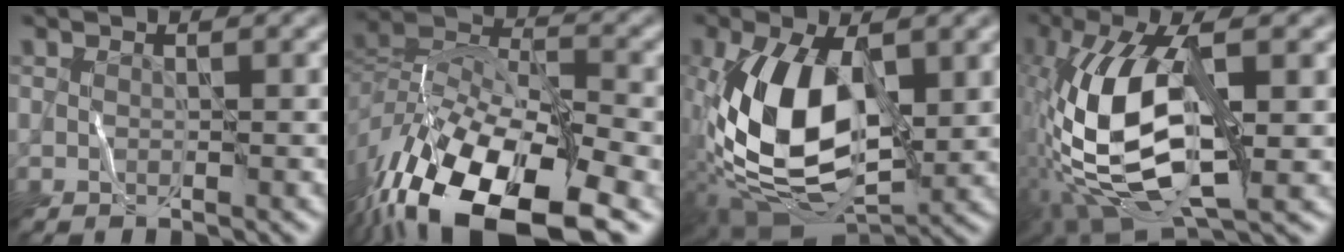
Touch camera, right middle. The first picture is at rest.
{"total": 15.1, "force": [-8.6, 6.6, 10.6], "torque": [-0.217, -0.007, -0.144]}
{"total": 12.0, "force": [-0.4, 6.3, 10.1], "torque": [-0.218, 0.005, -0.004]}
{"total": 12.5, "force": [-1.3, 5.5, 11.2], "torque": [-0.253, 0.009, -0.022]}